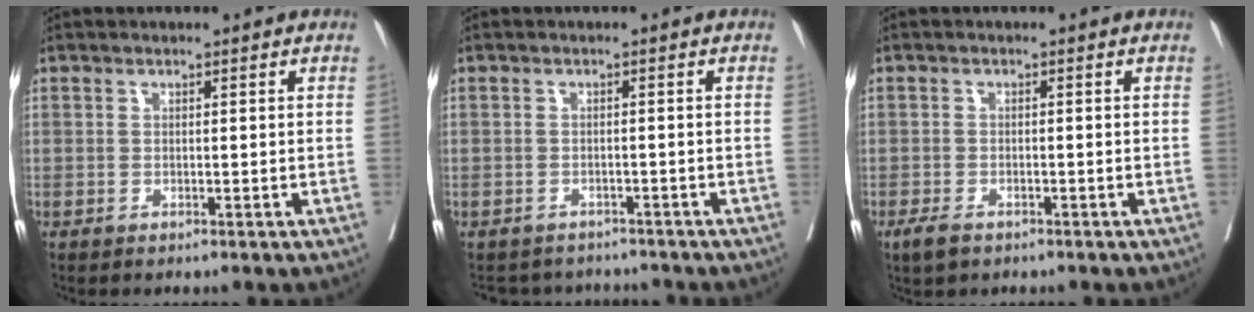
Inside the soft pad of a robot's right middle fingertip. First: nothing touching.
{"total": 5.6, "force": [-5.4, 1.5, -0.2], "torque": [0.010, 0.009, -0.066]}
{"total": 2.5, "force": [-1.7, 1.1, 1.5], "torque": [-0.033, -0.004, -0.024]}